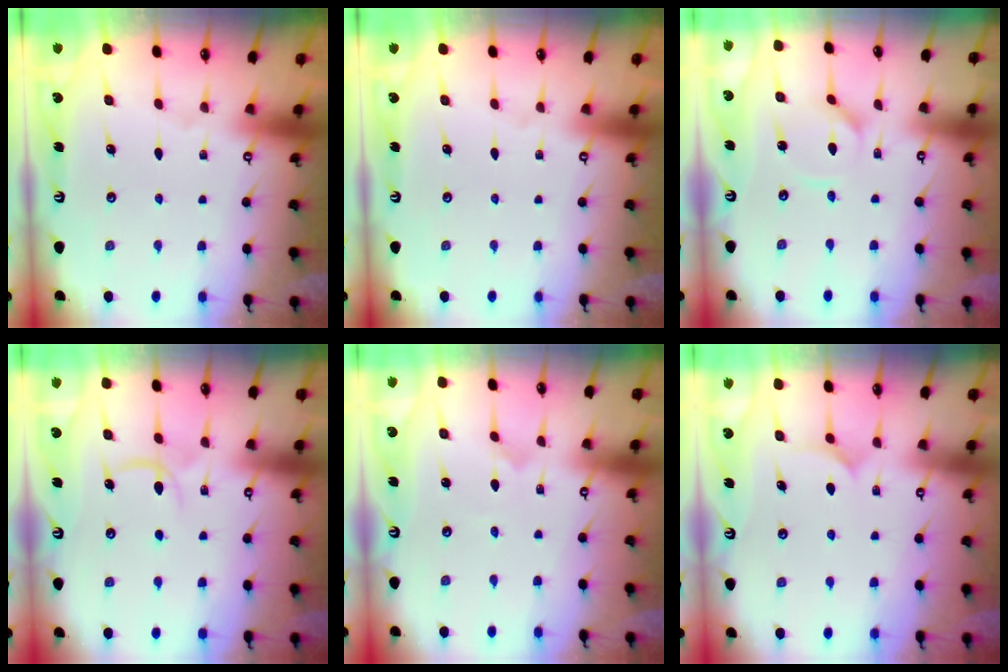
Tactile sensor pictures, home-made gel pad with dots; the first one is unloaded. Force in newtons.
{"total": 0.0}
{"total": 2.8, "press": 2.8, "slide": 0.3}
{"total": 5.7, "press": 5.7, "slide": 0.8}
{"total": 0.0}
{"total": 6.6, "press": 6.6, "slide": 0.3}